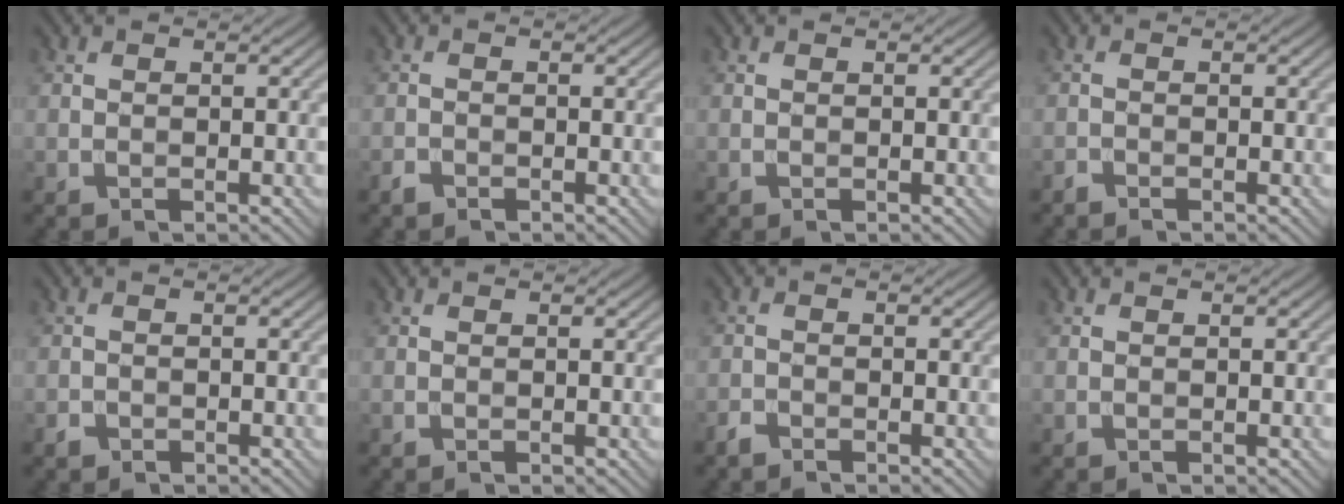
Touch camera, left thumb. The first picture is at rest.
{"total": 0.9, "force": [-0.8, 0.4, 0.3], "torque": [-0.005, -0.001, -0.018]}
{"total": 0.0}
{"total": 0.8, "force": [-0.7, 0.0, 0.2], "torque": [-0.002, 0.000, -0.018]}
{"total": 0.9, "force": [-0.7, 0.6, 0.2], "torque": [-0.004, -0.002, -0.014]}
{"total": 0.0}
{"total": 1.2, "force": [-1.1, 0.3, 0.4], "torque": [-0.010, -0.001, -0.027]}
{"total": 0.0}